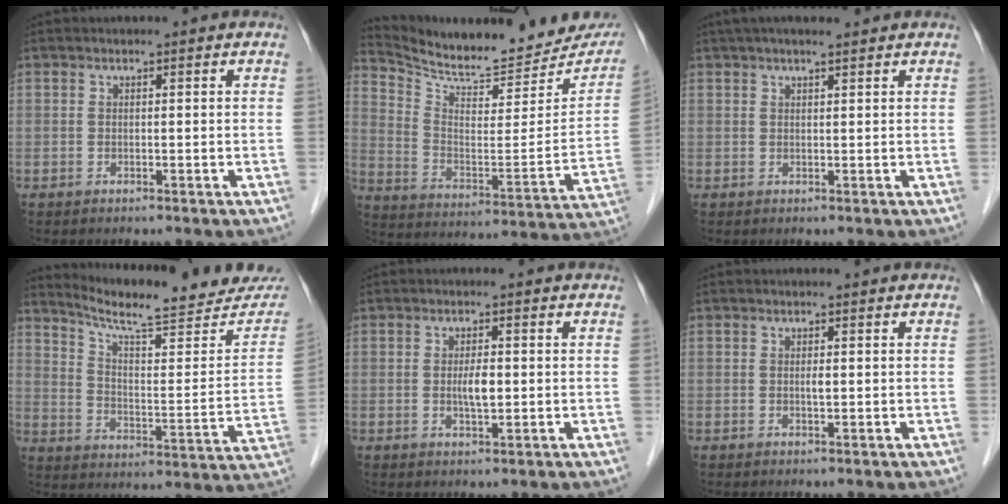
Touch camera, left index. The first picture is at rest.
{"total": 20.3, "force": [19.0, 4.3, 5.7], "torque": [-0.092, -0.062, 0.273]}
{"total": 5.6, "force": [4.5, 0.5, 3.2], "torque": [-0.049, 0.031, 0.072]}
{"total": 21.0, "force": [19.2, 2.2, 8.2], "torque": [-0.122, -0.049, 0.261]}
{"total": 2.9, "force": [-0.1, 0.7, 2.8], "torque": [-0.053, -0.001, 0.001]}
{"total": 0.9, "force": [0.1, 0.1, 0.9], "torque": [-0.017, -0.002, 0.001]}